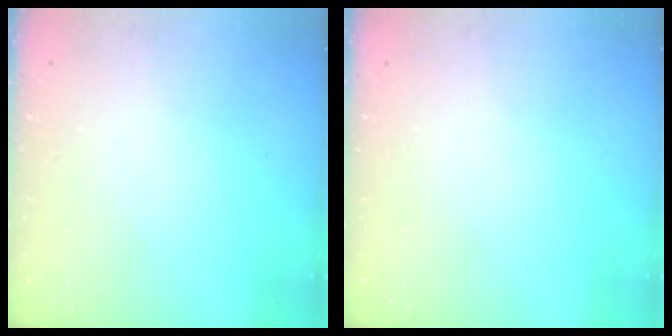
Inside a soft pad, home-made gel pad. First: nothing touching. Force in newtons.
{"total": 0.0}